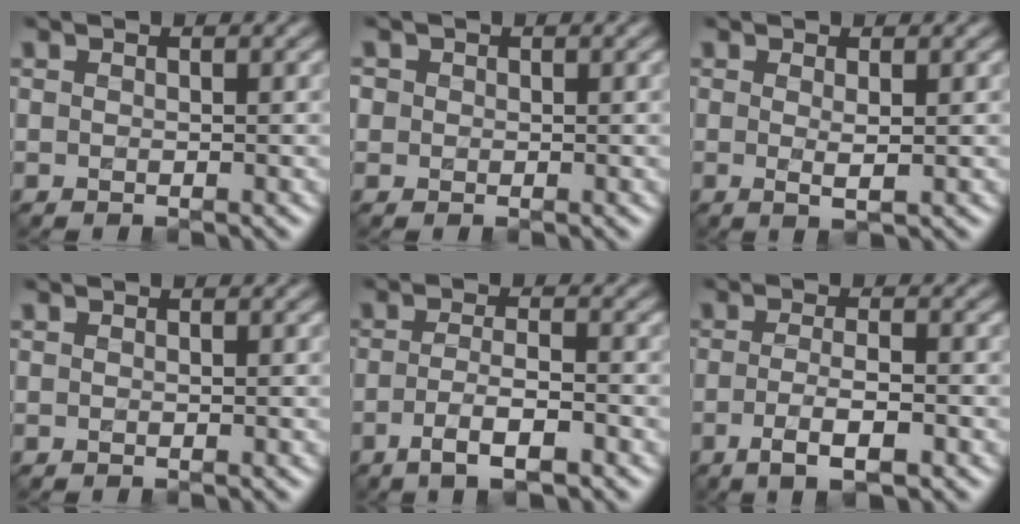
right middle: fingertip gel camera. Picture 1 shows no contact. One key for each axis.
{"total": 1.1, "fx": 0.2, "fy": 1.0, "fz": 0.2, "tx": 0.004, "ty": -0.001, "tz": 0.000}
{"total": 1.5, "fx": 0.2, "fy": 0.2, "fz": 1.5, "tx": -0.027, "ty": -0.005, "tz": 0.002}
{"total": 0.0}
{"total": 3.8, "fx": -1.8, "fy": 0.9, "fz": 3.2, "tx": -0.063, "ty": -0.001, "tz": -0.034}
{"total": 3.7, "fx": -1.4, "fy": 0.9, "fz": 3.3, "tx": -0.062, "ty": -0.003, "tz": -0.025}